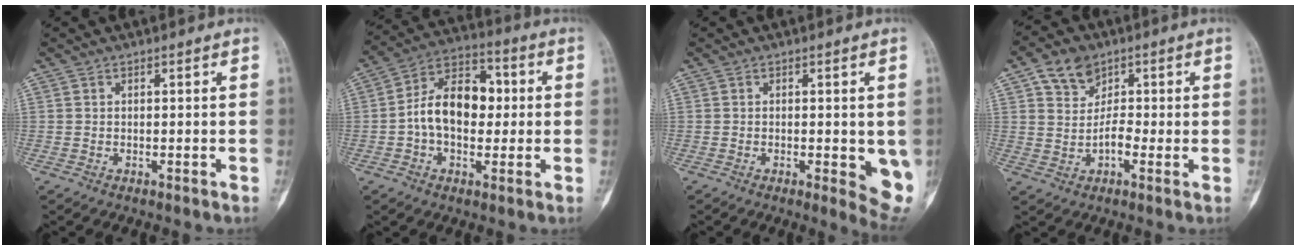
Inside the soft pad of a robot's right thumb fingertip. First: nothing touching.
{"total": 13.5, "force": [-0.3, 9.0, 10.1], "torque": [-0.142, 0.037, -0.013]}
{"total": 7.2, "force": [-1.1, 2.7, 6.6], "torque": [-0.062, -0.013, -0.012]}
{"total": 7.0, "force": [1.7, 5.9, 3.5], "torque": [-0.028, 0.002, 0.025]}